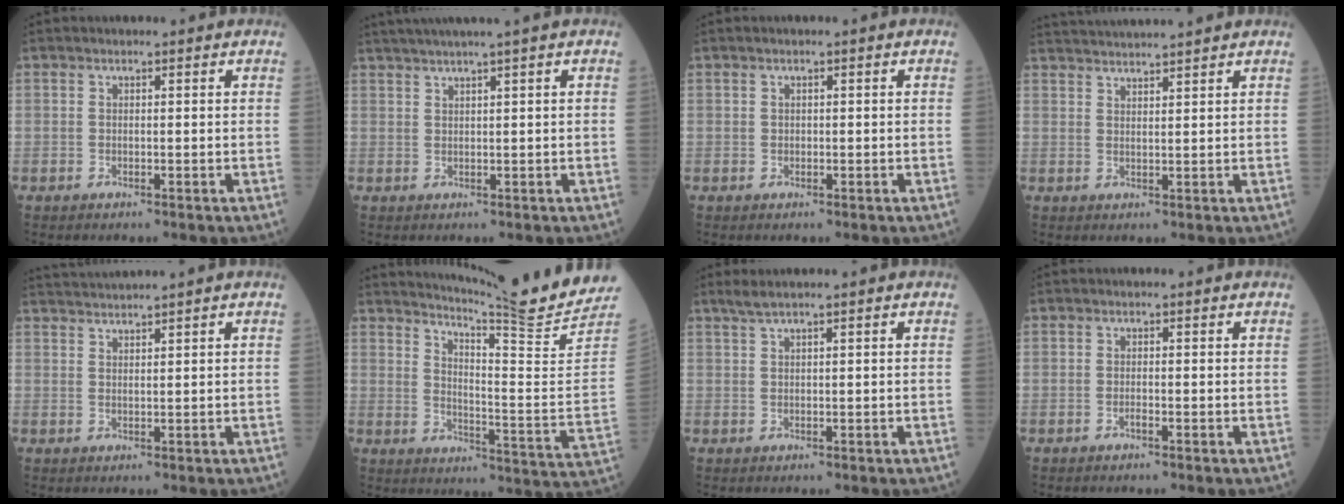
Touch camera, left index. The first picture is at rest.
{"total": 5.5, "force": [4.3, -1.4, 3.1], "torque": [-0.045, 0.023, 0.079]}
{"total": 0.5, "force": [-0.1, 0.5, 0.1], "torque": [-0.003, 0.003, 0.002]}
{"total": 9.0, "force": [8.5, -0.7, 2.8], "torque": [-0.053, 0.032, 0.132]}
{"total": 4.1, "force": [3.7, -1.5, 0.9], "torque": [-0.014, 0.017, 0.075]}
{"total": 16.9, "force": [15.7, -3.6, 5.1], "torque": [-0.092, -0.107, 0.213]}
{"total": 2.5, "force": [2.0, -0.2, 1.5], "torque": [-0.031, 0.023, 0.045]}
{"total": 0.6, "force": [-0.4, 0.0, 0.4], "torque": [-0.007, 0.001, -0.005]}